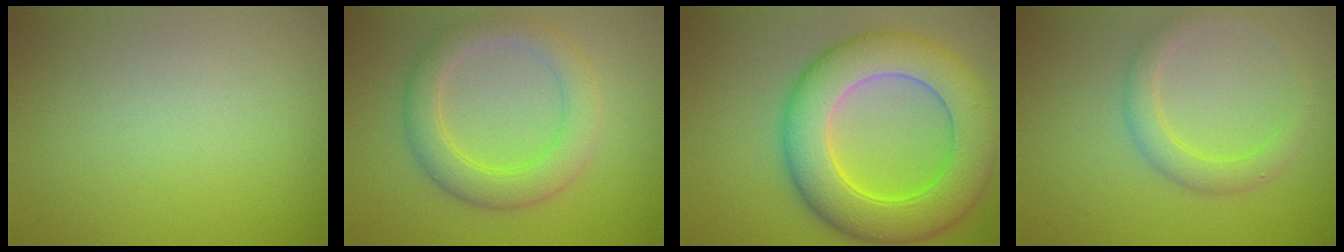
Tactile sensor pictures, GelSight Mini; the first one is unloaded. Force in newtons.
{"total": 4.7, "press": 4.7, "slide": 0.3}
{"total": 10.2, "press": 10.2, "slide": 0.1}
{"total": 2.8, "press": 2.8, "slide": 0.1}